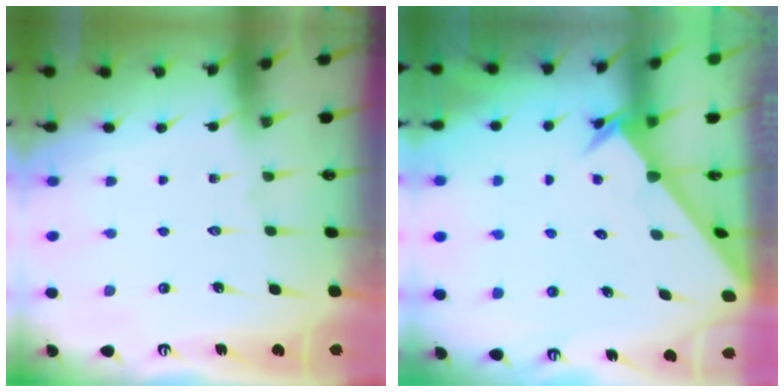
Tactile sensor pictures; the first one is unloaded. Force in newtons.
{"total": 2.6, "press": 2.6, "slide": 0.2}